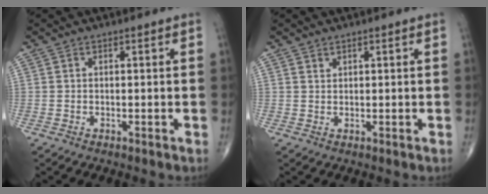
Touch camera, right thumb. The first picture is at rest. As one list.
[{"total": 0.8, "force": [0.7, 0.4, 0.1], "torque": [0.006, -0.005, 0.011]}]